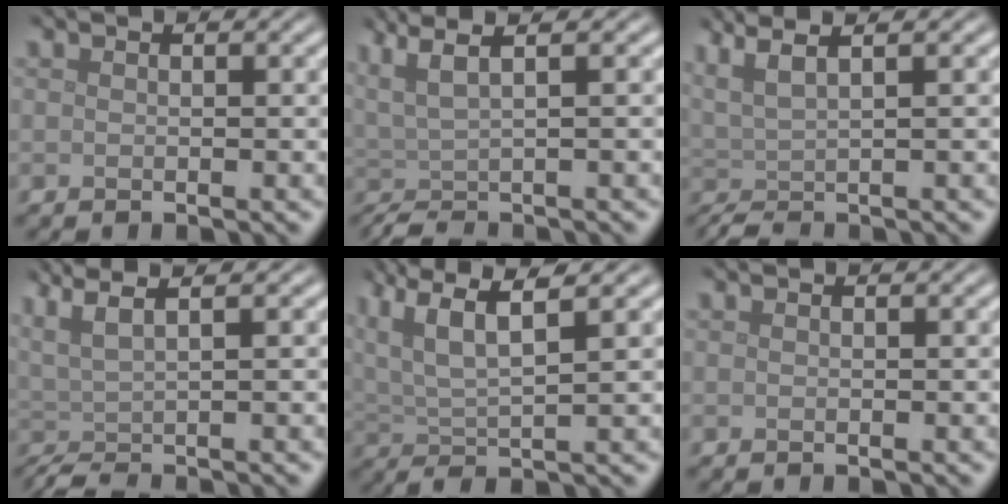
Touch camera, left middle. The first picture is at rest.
{"total": 4.9, "force": [1.5, 1.3, 4.5], "torque": [-0.074, 0.009, 0.020]}
{"total": 4.7, "force": [1.9, 1.4, 4.0], "torque": [-0.063, 0.012, 0.031]}
{"total": 5.1, "force": [1.3, 1.4, 4.7], "torque": [-0.071, 0.008, 0.021]}
{"total": 6.8, "force": [3.9, 1.7, 5.3], "torque": [-0.109, 0.015, 0.075]}
{"total": 0.0}